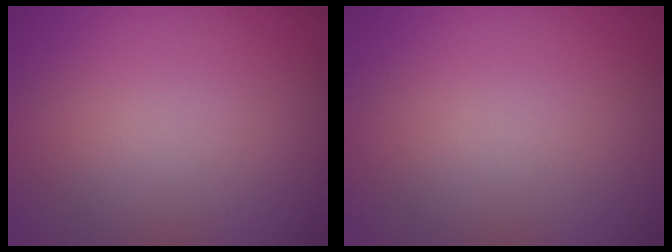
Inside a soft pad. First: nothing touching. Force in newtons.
{"total": 0.0}